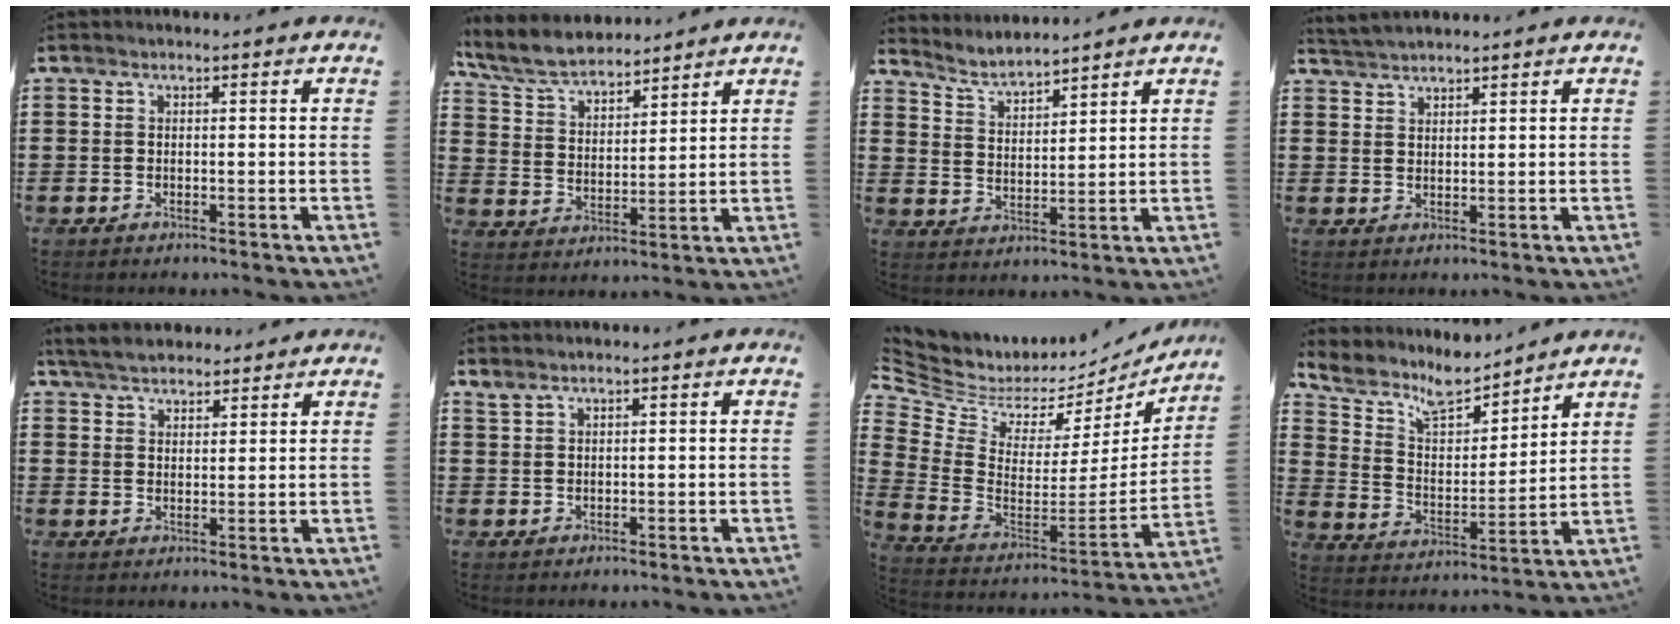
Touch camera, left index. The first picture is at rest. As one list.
[{"total": 7.2, "force": [6.6, 1.7, 2.4], "torque": [-0.072, -0.023, 0.119]}, {"total": 4.0, "force": [3.9, 0.4, 0.7], "torque": [-0.031, -0.019, 0.066]}, {"total": 2.4, "force": [2.4, 0.0, 0.0], "torque": [-0.006, -0.001, 0.048]}, {"total": 4.4, "force": [4.2, 1.2, 1.0], "torque": [-0.033, -0.005, 0.078]}, {"total": 1.3, "force": [1.2, 0.2, 0.5], "torque": [-0.012, -0.001, 0.024]}, {"total": 4.3, "force": [3.1, 2.7, 1.1], "torque": [-0.051, -0.039, 0.052]}, {"total": 7.9, "force": [6.6, 3.0, 3.2], "torque": [-0.086, -0.043, 0.113]}]